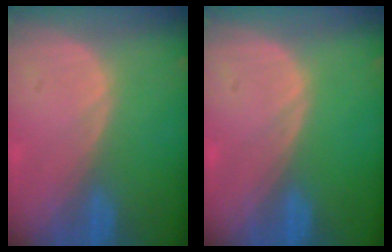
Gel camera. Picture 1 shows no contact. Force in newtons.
{"total": 0.0}